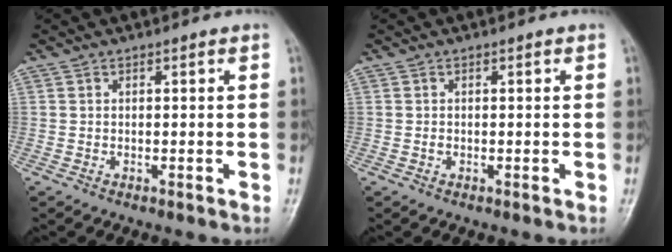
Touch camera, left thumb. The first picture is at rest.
{"total": 0.7, "force": [-0.1, 0.6, 0.4], "torque": [-0.001, 0.002, -0.003]}